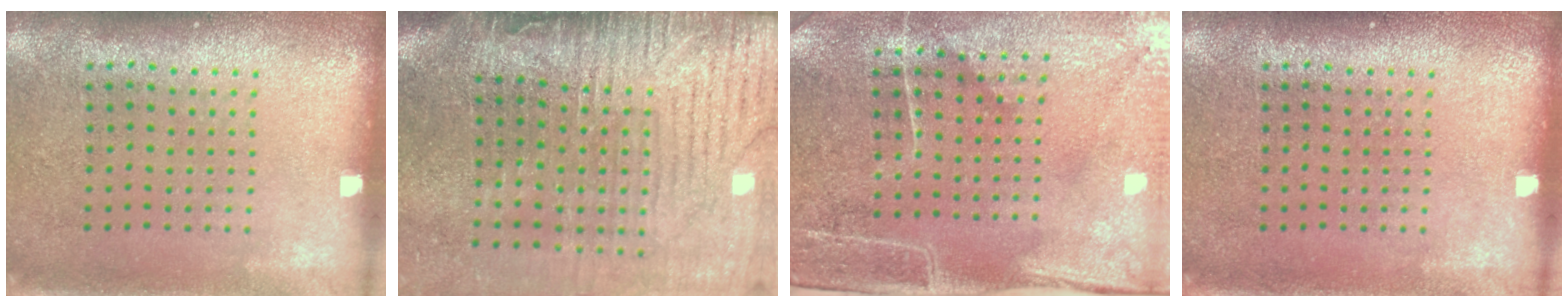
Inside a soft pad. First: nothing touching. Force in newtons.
{"total": 4.3, "press": 3.6, "slide": 2.3}
{"total": 4.6, "press": 3.8, "slide": 2.5}
{"total": 0.0}